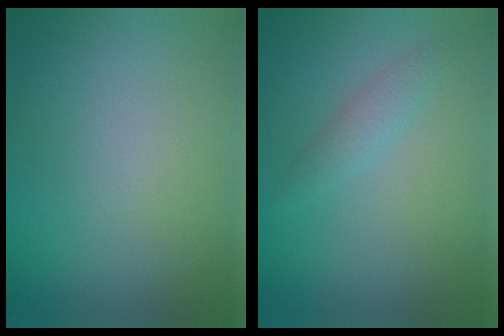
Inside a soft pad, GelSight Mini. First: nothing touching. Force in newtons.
{"total": 1.5, "press": 1.5, "slide": 0.0}